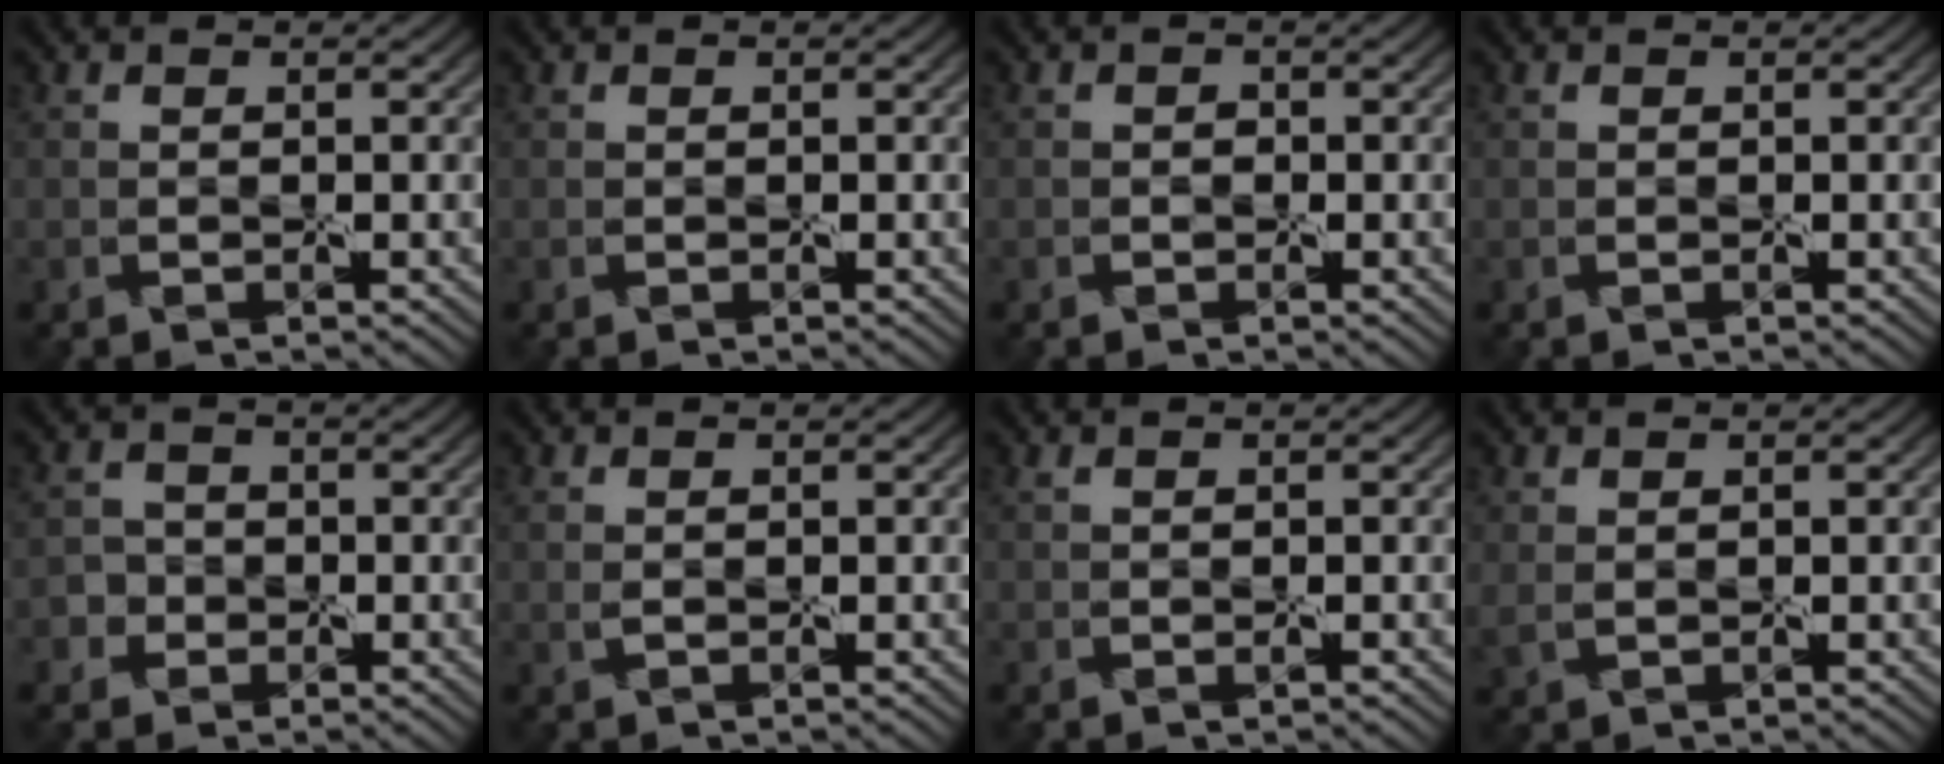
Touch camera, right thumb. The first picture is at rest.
{"total": 0.0}
{"total": 0.8, "force": [-0.4, 0.7, 0.2], "torque": [0.005, -0.003, -0.009]}
{"total": 0.0}
{"total": 2.3, "force": [-0.9, 1.9, -0.8], "torque": [0.036, 0.000, -0.029]}
{"total": 0.6, "force": [0.4, -0.4, 0.0], "torque": [-0.004, 0.006, 0.010]}
{"total": 0.0}
{"total": 1.5, "force": [0.7, 0.5, 1.3], "torque": [-0.029, 0.005, 0.015]}